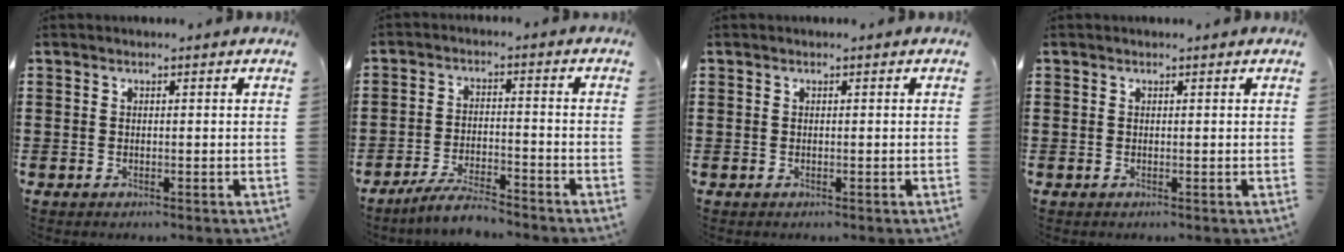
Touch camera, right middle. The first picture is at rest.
{"total": 5.1, "force": [-4.7, 0.3, 1.9], "torque": [-0.044, -0.002, -0.093]}
{"total": 0.0}
{"total": 0.0}